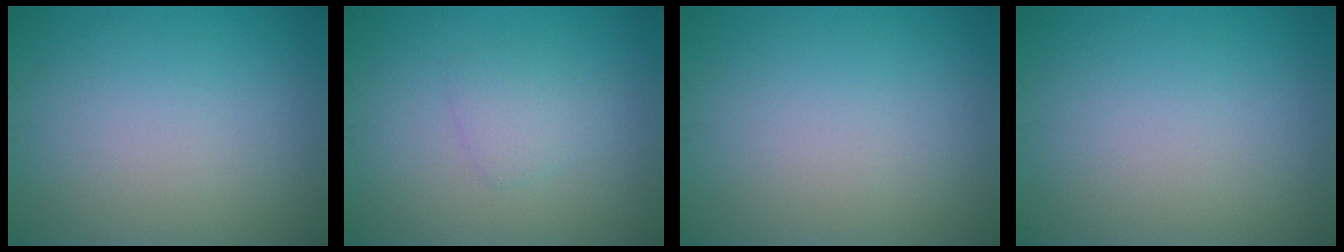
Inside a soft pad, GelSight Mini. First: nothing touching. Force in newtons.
{"total": 1.5, "press": 1.5, "slide": 0.0}
{"total": 0.0}
{"total": 0.0}